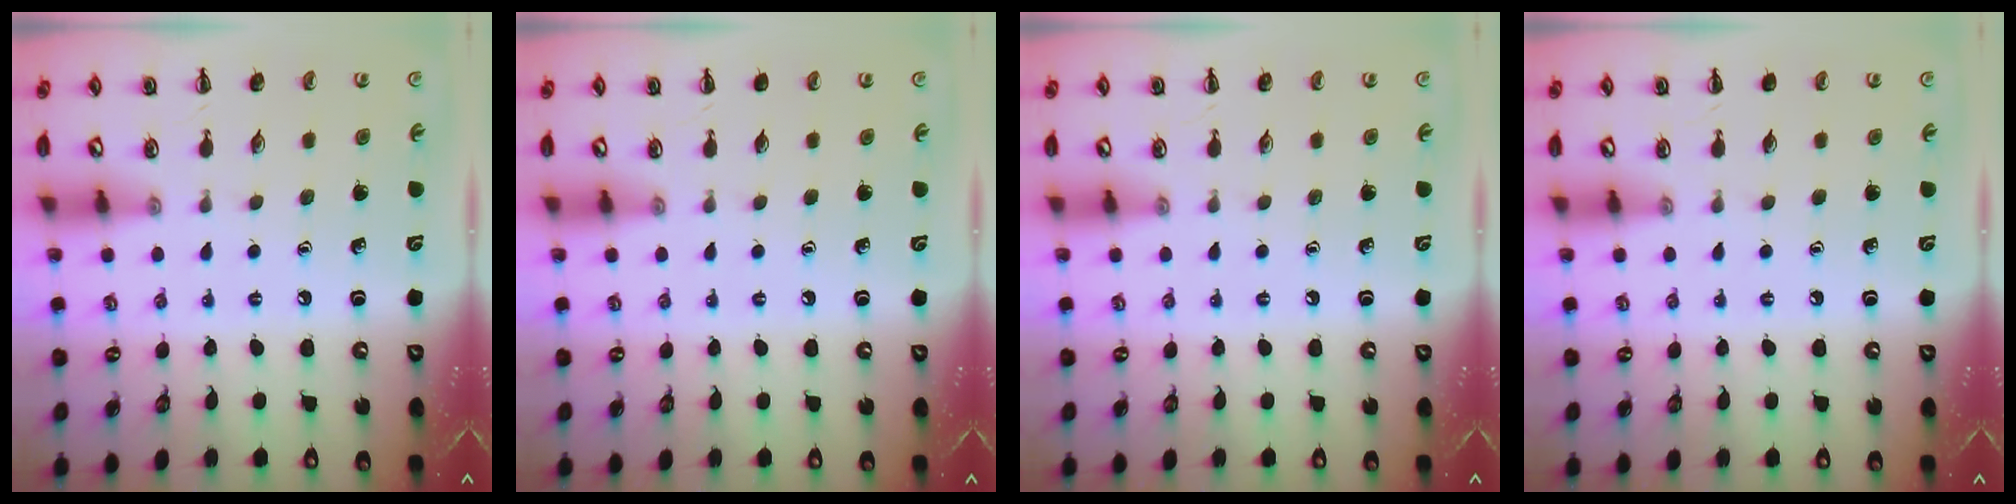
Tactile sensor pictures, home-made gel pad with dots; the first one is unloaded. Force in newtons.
{"total": 0.0}
{"total": 0.0}
{"total": 0.0}